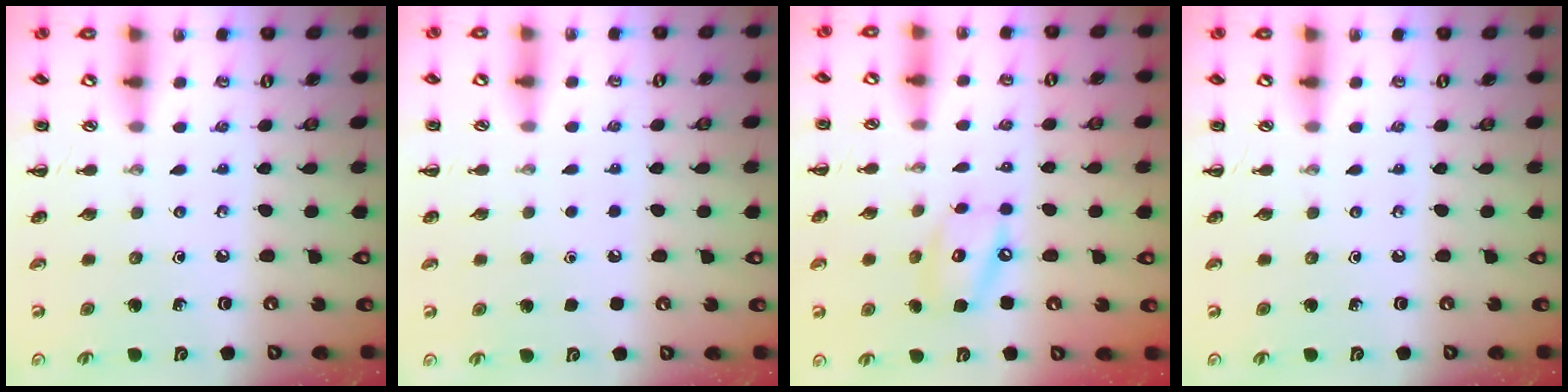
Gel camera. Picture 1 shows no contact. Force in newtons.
{"total": 1.8, "press": 1.8, "slide": 0.1}
{"total": 10.4, "press": 10.2, "slide": 2.1}
{"total": 0.0}